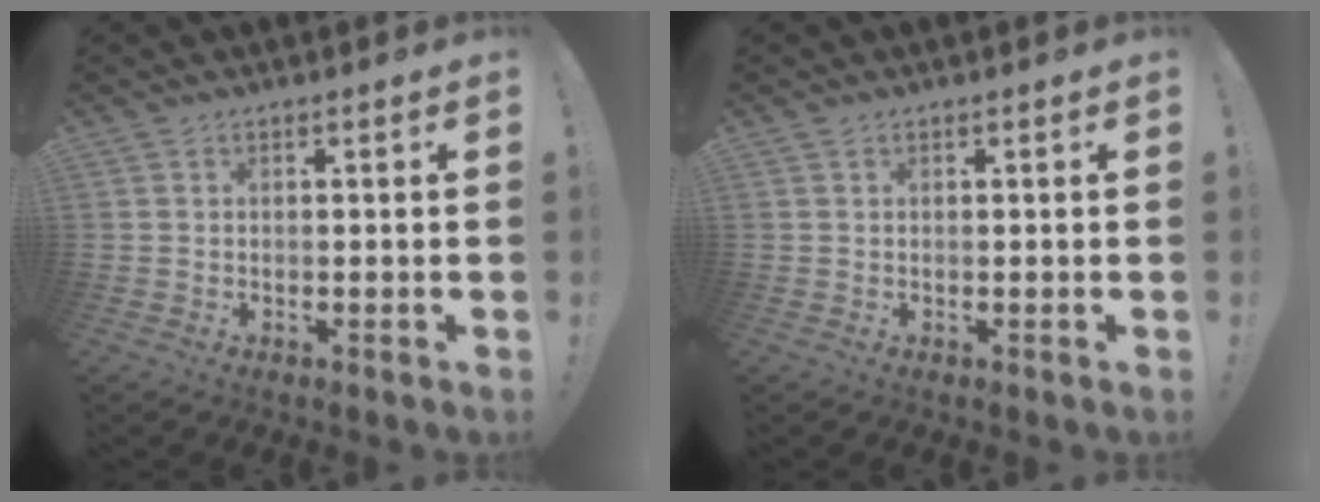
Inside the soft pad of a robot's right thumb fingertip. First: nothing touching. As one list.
[{"total": 0.0}]